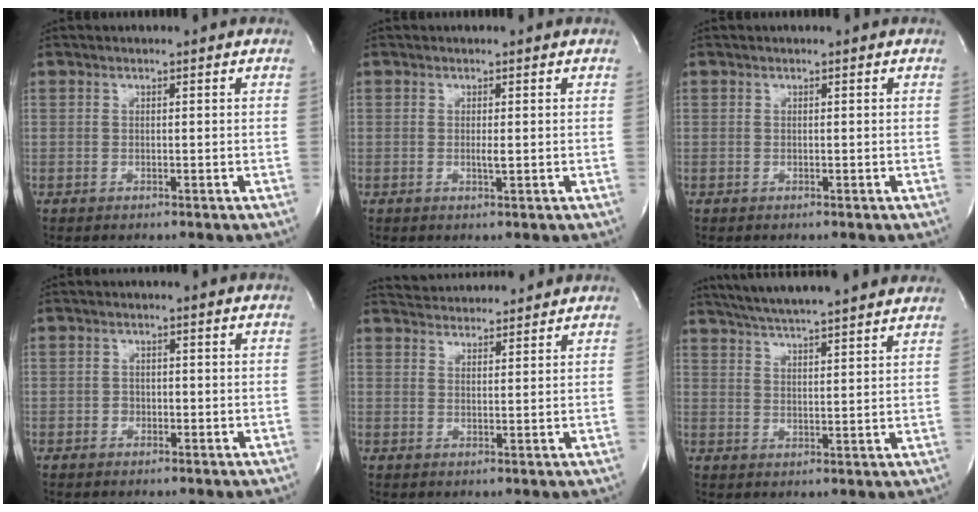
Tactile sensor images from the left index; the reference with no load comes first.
{"total": 1.0, "force": [0.0, 0.0, 1.0], "torque": [-0.024, -0.003, 0.002]}
{"total": 0.0}
{"total": 1.2, "force": [-0.4, 1.0, 0.4], "torque": [-0.003, 0.006, -0.007]}
{"total": 8.2, "force": [8.1, 0.8, 1.5], "torque": [-0.031, 0.026, 0.116]}
{"total": 19.0, "force": [16.9, 0.8, 8.7], "torque": [-0.147, 0.022, 0.233]}